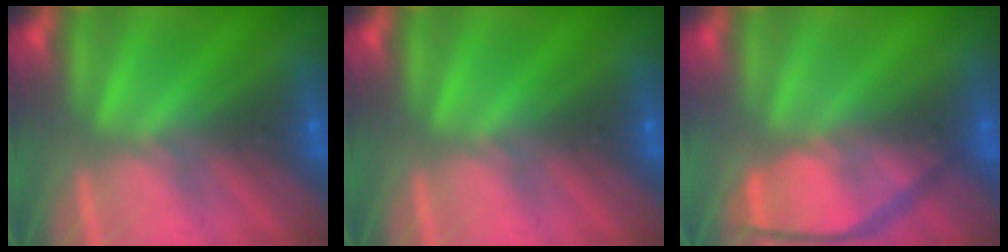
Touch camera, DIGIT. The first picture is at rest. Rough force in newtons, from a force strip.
{"total": 0.0}
{"total": 4.6}